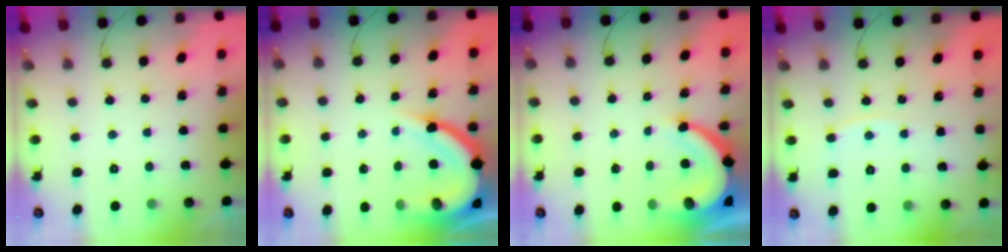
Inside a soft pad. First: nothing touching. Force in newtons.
{"total": 14.8, "press": 14.7, "slide": 1.5}
{"total": 7.5, "press": 7.4, "slide": 1.0}
{"total": 4.5, "press": 4.5, "slide": 0.7}